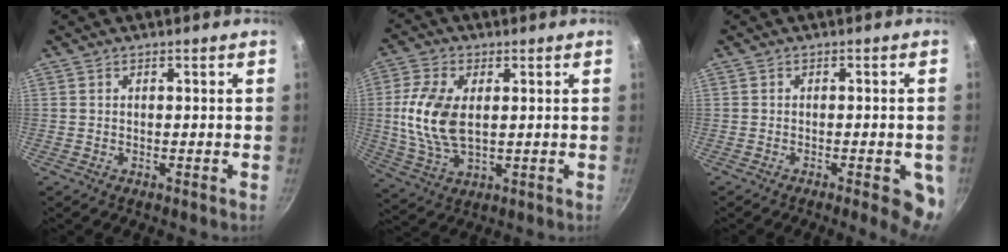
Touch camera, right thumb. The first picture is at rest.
{"total": 11.7, "force": [1.2, 6.6, 9.6], "torque": [-0.195, -0.005, 0.025]}
{"total": 6.8, "force": [-2.5, 2.0, 6.0], "torque": [-0.053, 0.008, -0.028]}